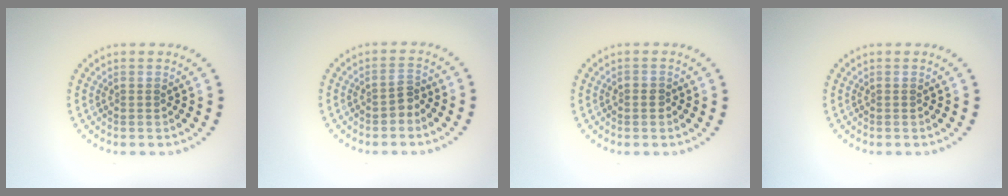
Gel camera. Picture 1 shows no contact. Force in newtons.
{"total": 1.4, "press": 1.2, "slide": 0.7}
{"total": 0.5, "press": 0.4, "slide": 0.3}
{"total": 0.0}